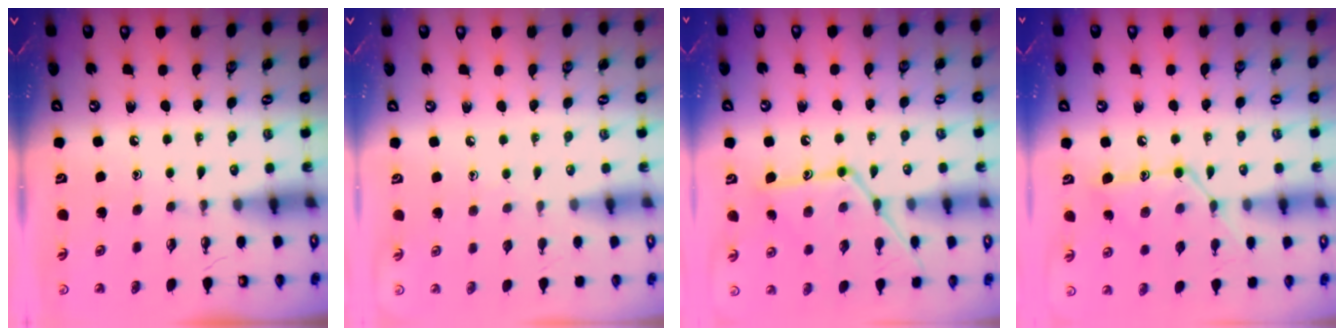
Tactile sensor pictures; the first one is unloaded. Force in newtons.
{"total": 3.8, "press": 3.7, "slide": 0.4}
{"total": 14.9, "press": 14.8, "slide": 1.2}
{"total": 14.8, "press": 14.8, "slide": 1.2}